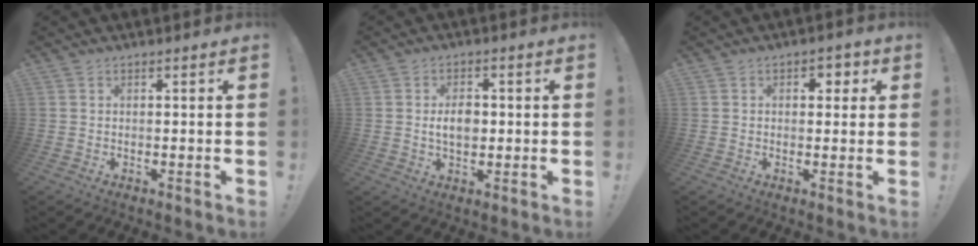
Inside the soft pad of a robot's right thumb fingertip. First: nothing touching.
{"total": 5.8, "force": [-0.1, 3.8, 4.4], "torque": [-0.068, 0.003, -0.005]}
{"total": 3.4, "force": [0.6, 2.7, 2.0], "torque": [-0.012, 0.003, 0.003]}